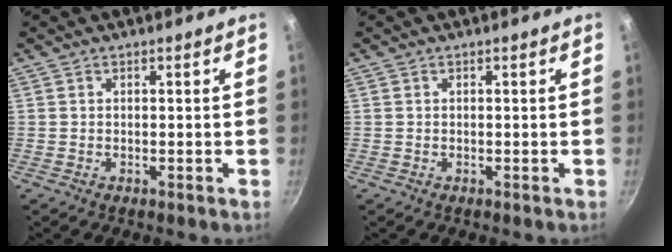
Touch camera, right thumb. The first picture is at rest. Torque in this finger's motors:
{"motor_torque": [-0.12, 0.01, 0.11, 0.11, 0.02]}